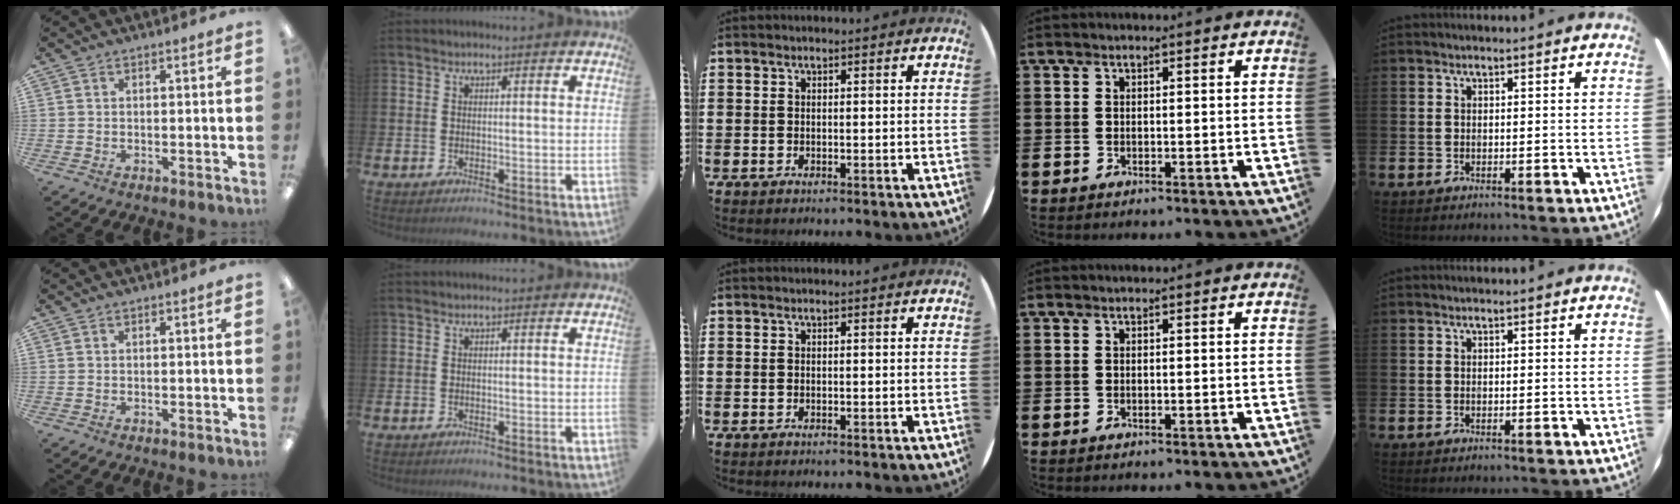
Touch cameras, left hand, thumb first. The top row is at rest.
{}